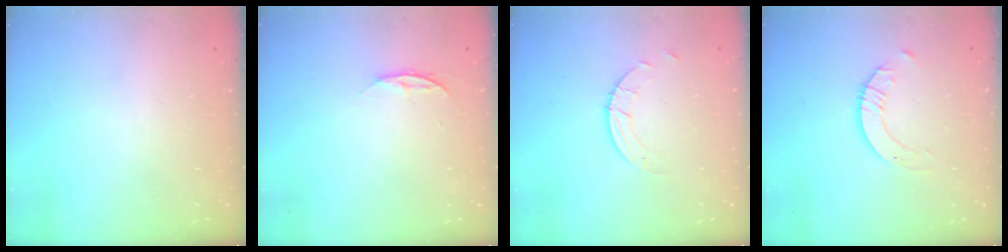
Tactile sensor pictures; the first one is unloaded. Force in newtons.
{"total": 4.4, "press": 4.4, "slide": 0.5}
{"total": 2.6, "press": 2.6, "slide": 0.2}
{"total": 2.1, "press": 2.1, "slide": 0.2}